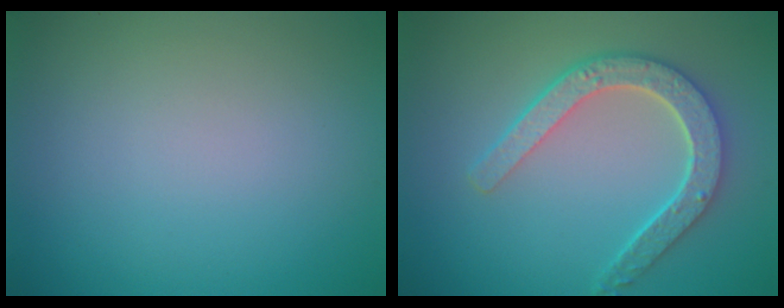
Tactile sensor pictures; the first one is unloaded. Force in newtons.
{"total": 5.1, "press": 4.0, "slide": 3.2}